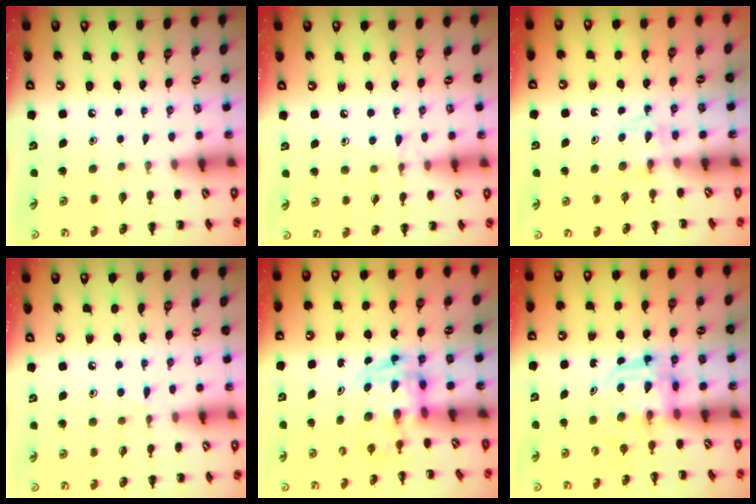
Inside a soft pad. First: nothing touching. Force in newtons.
{"total": 6.7, "press": 6.4, "slide": 2.0}
{"total": 2.4, "press": 2.1, "slide": 1.1}
{"total": 6.4, "press": 6.0, "slide": 2.2}
{"total": 2.6, "press": 2.6, "slide": 0.5}
{"total": 3.1, "press": 3.1, "slide": 0.2}